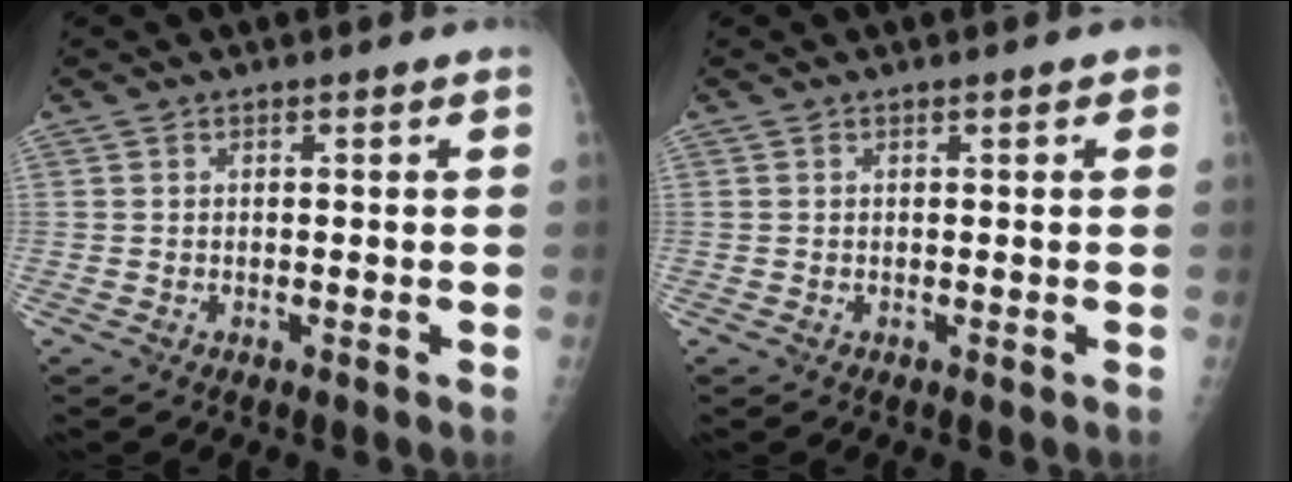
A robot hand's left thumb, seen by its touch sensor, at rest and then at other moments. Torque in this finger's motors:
{"motor_torque": [-0.21, -0.04, -0.10, -0.08, 0.03]}